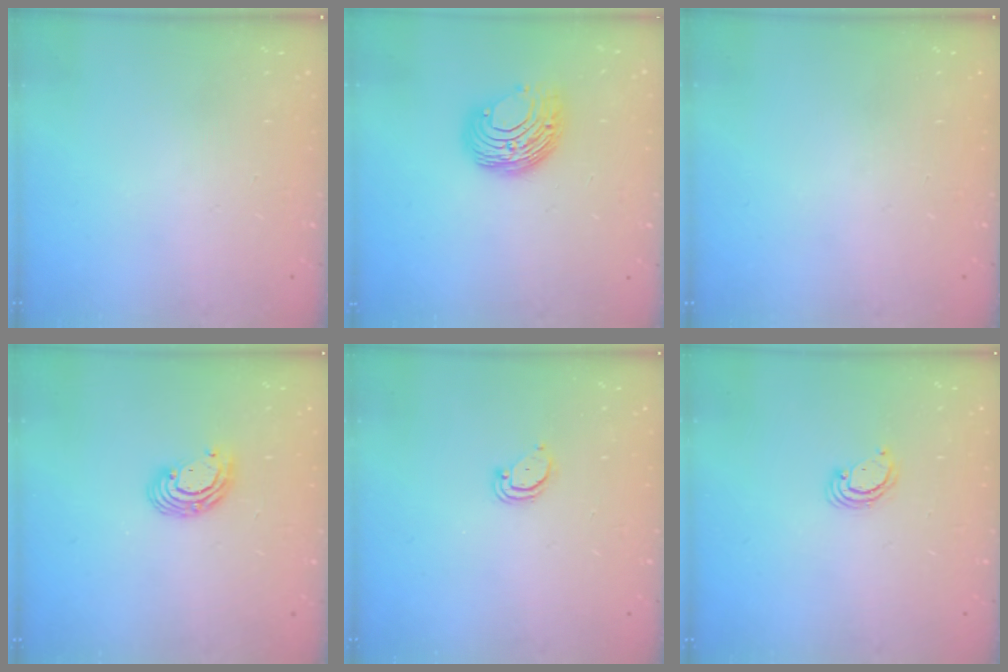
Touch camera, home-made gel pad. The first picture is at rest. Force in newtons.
{"total": 9.2, "press": 9.2, "slide": 0.4}
{"total": 0.0}
{"total": 7.2, "press": 7.2, "slide": 1.0}
{"total": 2.6, "press": 2.6, "slide": 0.2}
{"total": 2.7, "press": 2.7, "slide": 0.2}